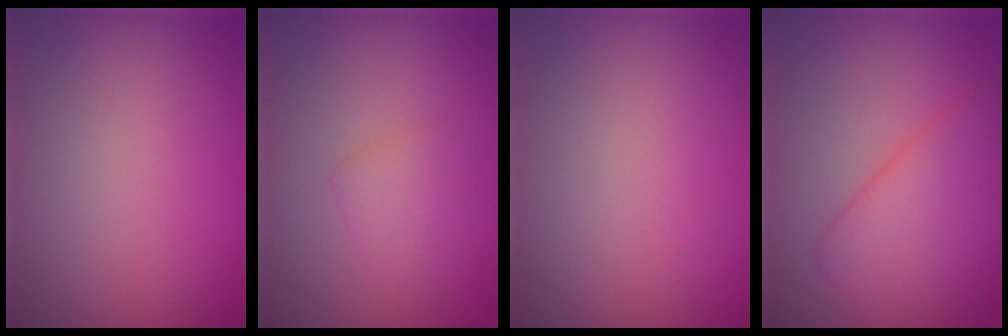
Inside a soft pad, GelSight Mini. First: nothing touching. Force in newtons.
{"total": 1.9, "press": 1.9, "slide": 0.1}
{"total": 0.0}
{"total": 5.4, "press": 5.4, "slide": 0.2}